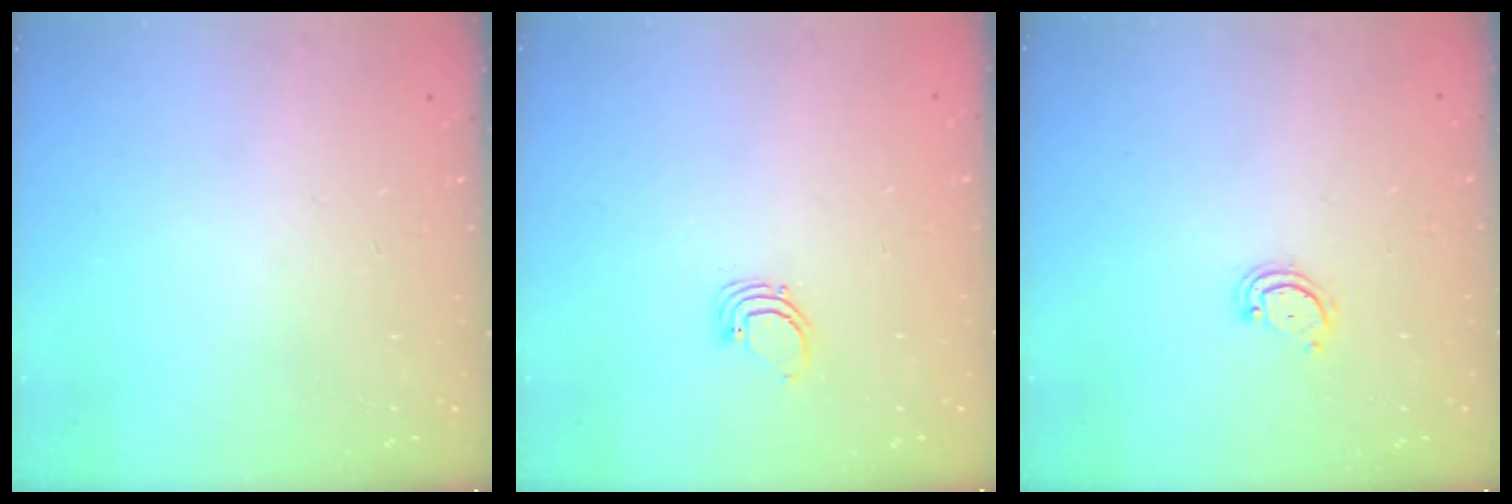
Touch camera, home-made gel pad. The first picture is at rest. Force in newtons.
{"total": 2.3, "press": 2.3, "slide": 0.1}
{"total": 2.6, "press": 2.6, "slide": 0.3}